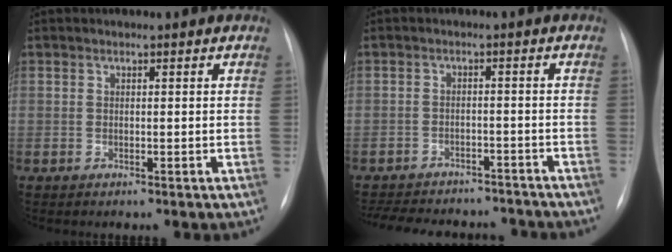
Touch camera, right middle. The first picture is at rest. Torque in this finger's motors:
{"motor_torque": [0.92, -1.20, 0.06, 0.00]}